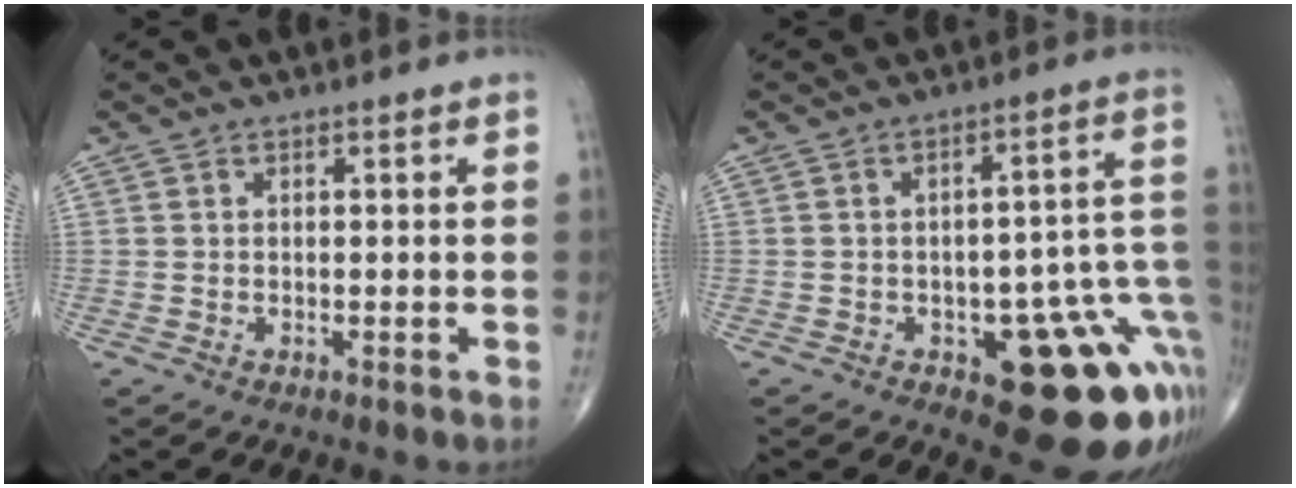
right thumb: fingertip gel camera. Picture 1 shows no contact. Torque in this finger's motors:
{"motor_torque": [2.24, 1.79, 0.52, -0.73, 0.26]}